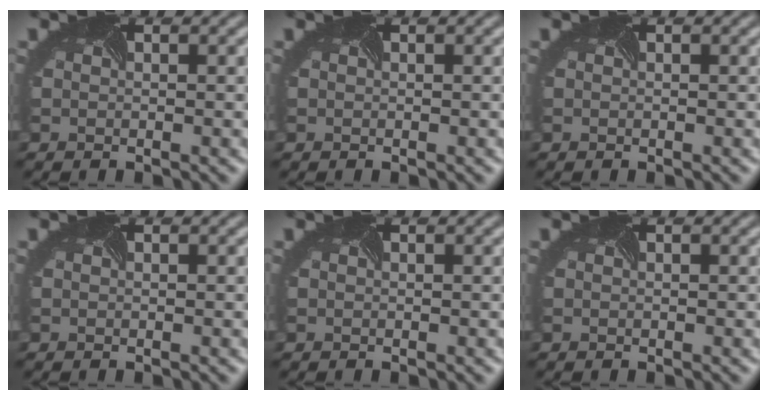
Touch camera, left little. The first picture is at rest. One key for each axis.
{"total": 0.0}
{"total": 0.0}
{"total": 0.0}
{"total": 0.0}
{"total": 0.0}